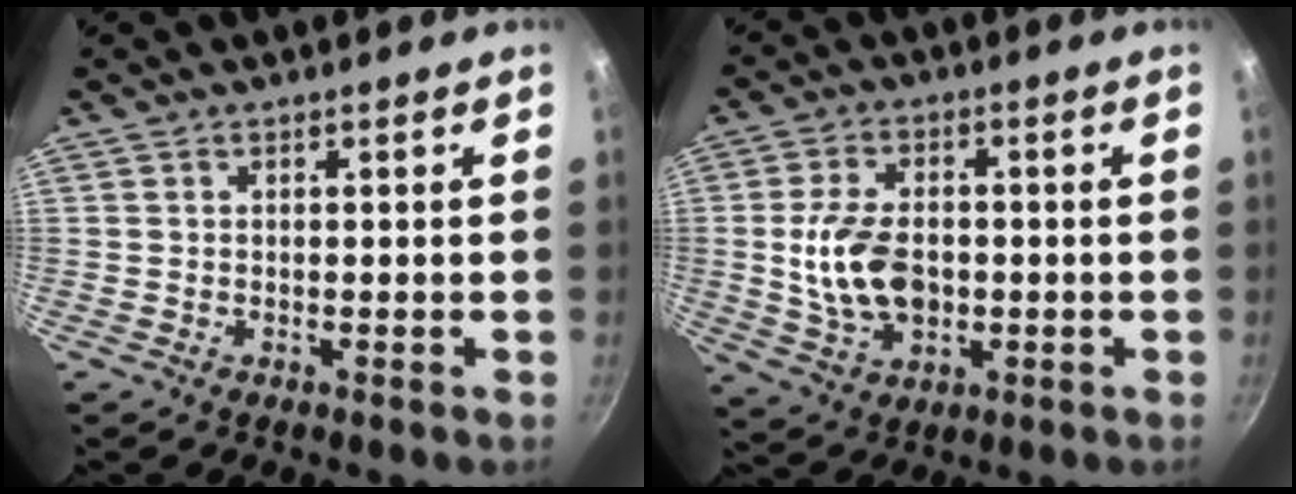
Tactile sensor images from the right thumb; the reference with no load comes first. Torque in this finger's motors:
{"motor_torque": [-0.20, 0.19, 1.04, 0.37, 0.06]}